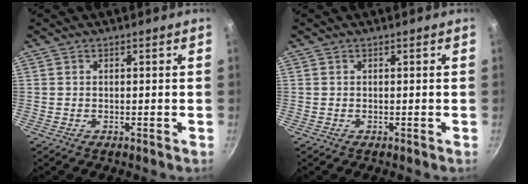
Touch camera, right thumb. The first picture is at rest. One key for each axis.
{"total": 0.0}